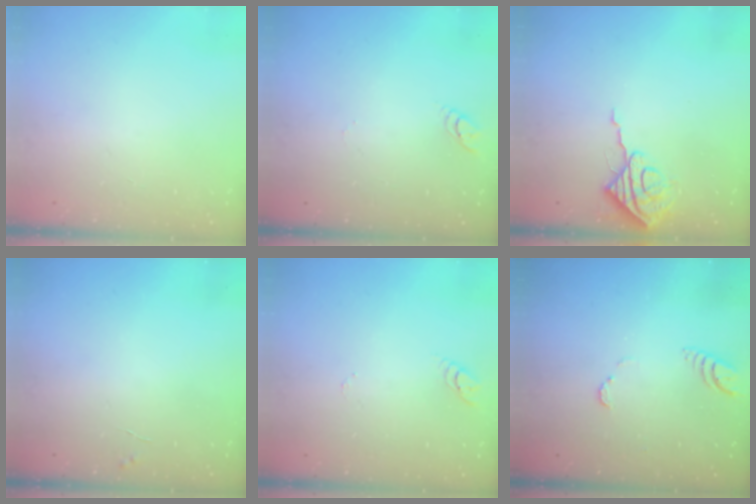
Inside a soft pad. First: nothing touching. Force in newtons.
{"total": 3.2, "press": 3.2, "slide": 0.3}
{"total": 8.2, "press": 8.2, "slide": 0.5}
{"total": 3.0, "press": 3.0, "slide": 0.3}
{"total": 2.9, "press": 2.9, "slide": 0.3}
{"total": 3.4, "press": 3.4, "slide": 0.4}